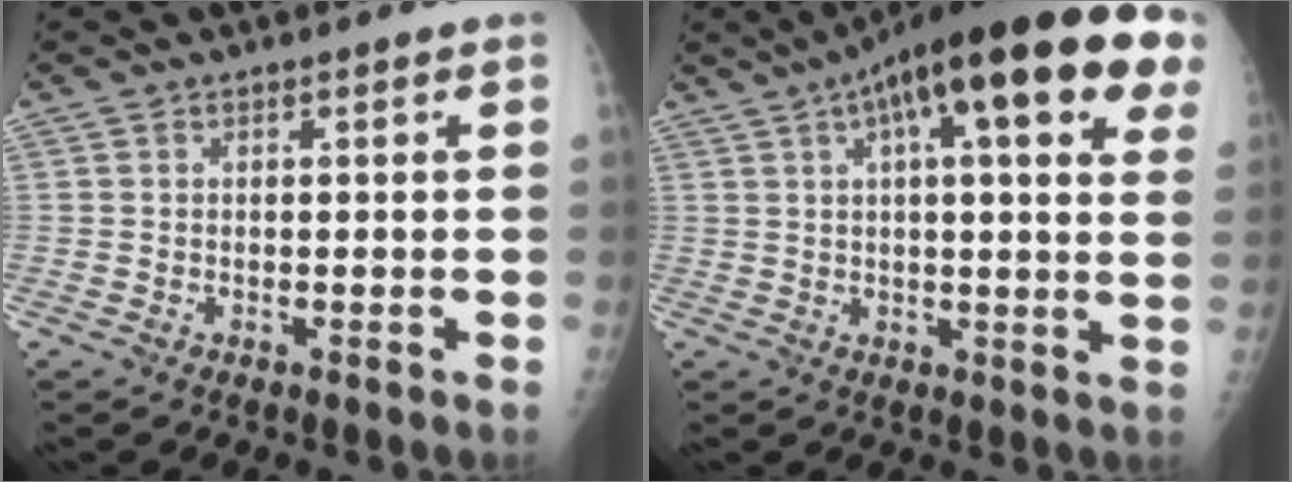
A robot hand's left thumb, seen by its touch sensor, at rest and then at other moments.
{"total": 25.3, "force": [11.7, 6.8, 21.4], "torque": [-0.290, 0.028, 0.157]}